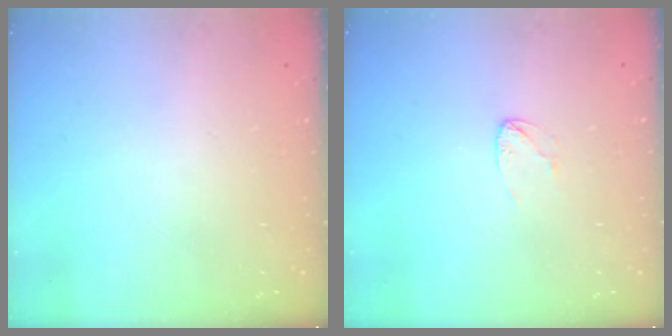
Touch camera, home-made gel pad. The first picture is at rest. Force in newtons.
{"total": 3.2, "press": 3.2, "slide": 0.2}